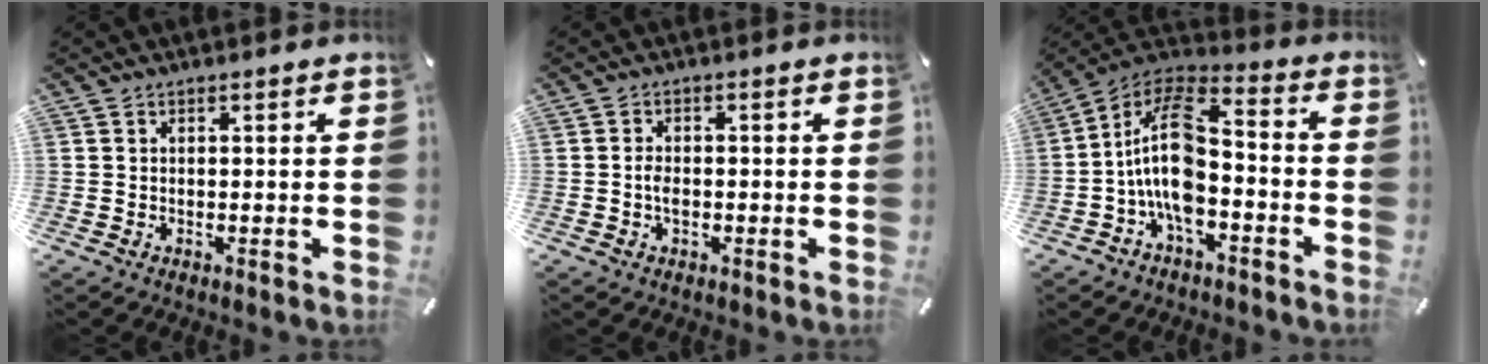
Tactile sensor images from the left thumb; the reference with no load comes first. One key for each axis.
{"total": 2.4, "fx": -0.7, "fy": 1.4, "fz": 1.9, "tx": -0.042, "ty": 0.001, "tz": -0.015}
{"total": 13.1, "fx": -3.6, "fy": 6.8, "fz": 10.6, "tx": -0.228, "ty": 0.008, "tz": -0.070}